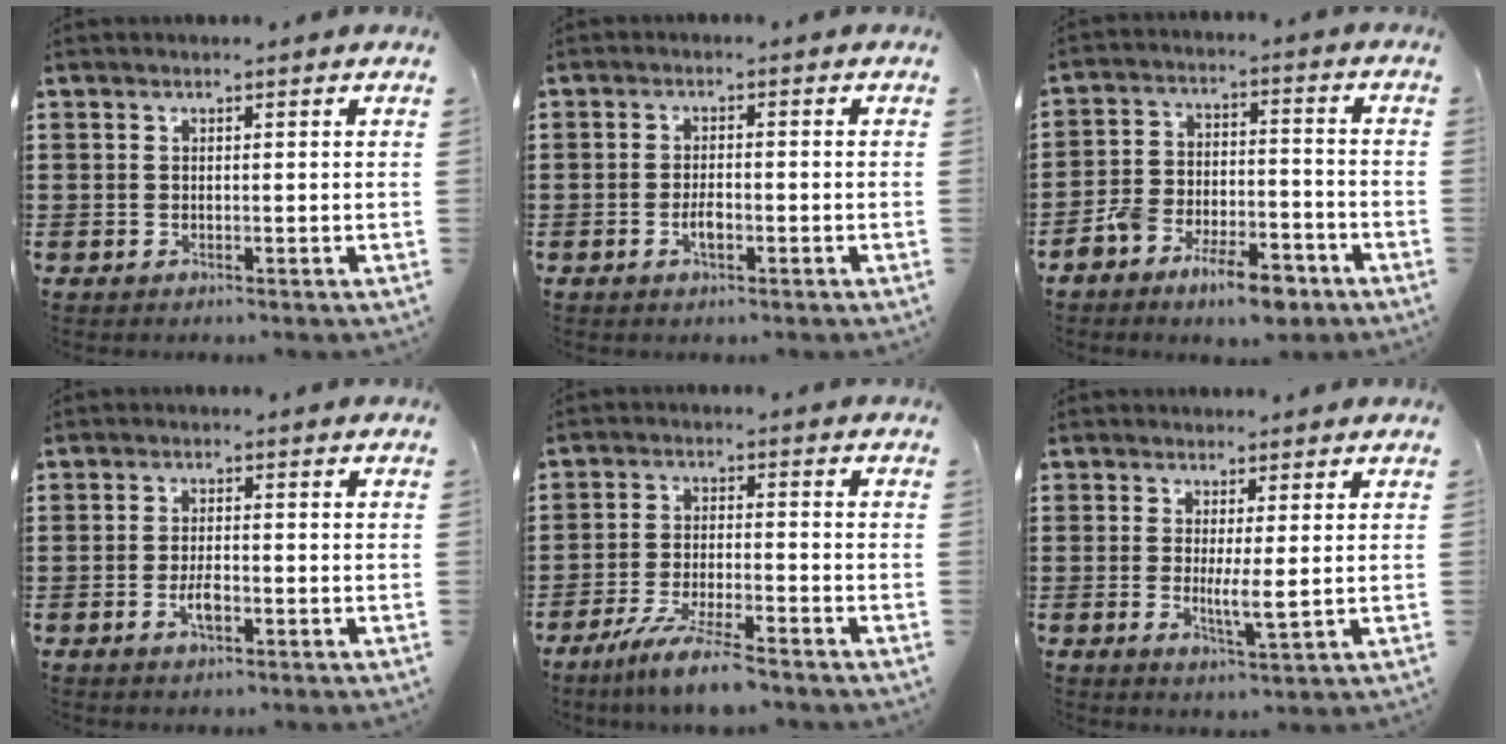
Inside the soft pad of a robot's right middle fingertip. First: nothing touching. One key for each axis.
{"total": 2.3, "fx": -1.0, "fy": 0.6, "fz": 1.9, "tx": -0.038, "ty": 0.000, "tz": -0.018}
{"total": 8.5, "fx": -6.8, "fy": 3.0, "fz": 4.1, "tx": -0.076, "ty": 0.022, "tz": -0.128}
{"total": 3.2, "fx": -1.4, "fy": 1.0, "fz": 2.7, "tx": -0.056, "ty": -0.003, "tz": -0.025}
{"total": 6.8, "fx": -5.7, "fy": 0.1, "fz": 3.8, "tx": -0.085, "ty": -0.018, "tz": -0.108}
{"total": 3.2, "fx": 0.4, "fy": 0.3, "fz": 3.1, "tx": -0.046, "ty": -0.013, "tz": 0.004}